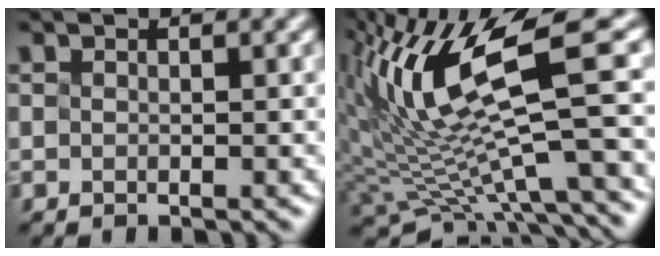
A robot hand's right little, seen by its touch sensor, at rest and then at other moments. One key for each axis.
{"total": 10.2, "fx": 2.8, "fy": 2.9, "fz": 9.4, "tx": -0.191, "ty": -0.007, "tz": 0.095}